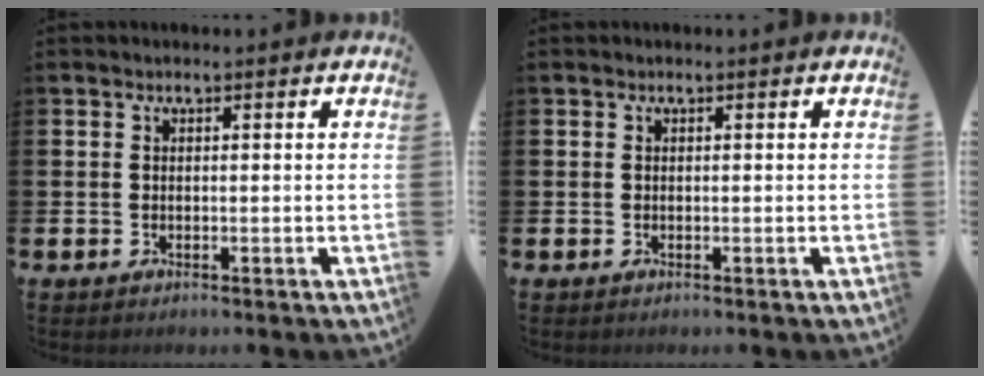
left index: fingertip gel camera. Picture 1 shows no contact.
{"total": 0.0}